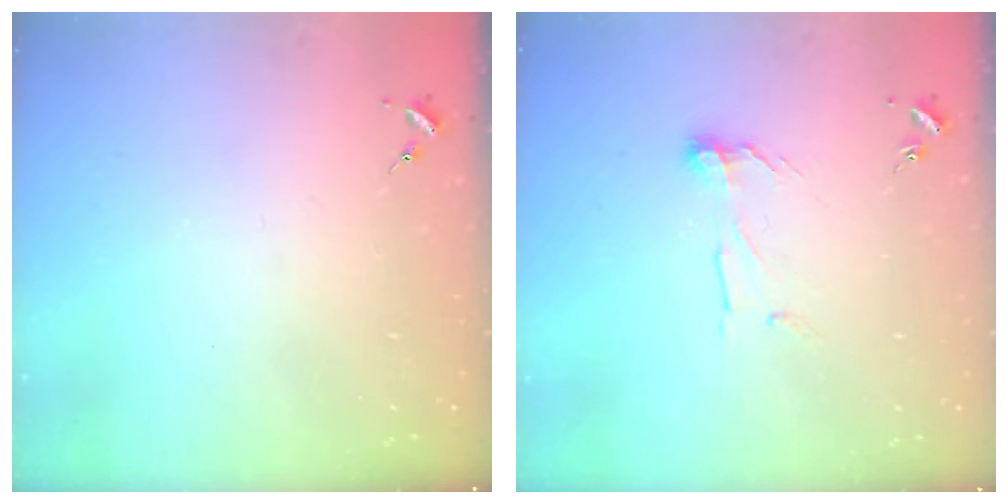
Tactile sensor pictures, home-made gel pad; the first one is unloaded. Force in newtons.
{"total": 7.0, "press": 7.0, "slide": 0.3}